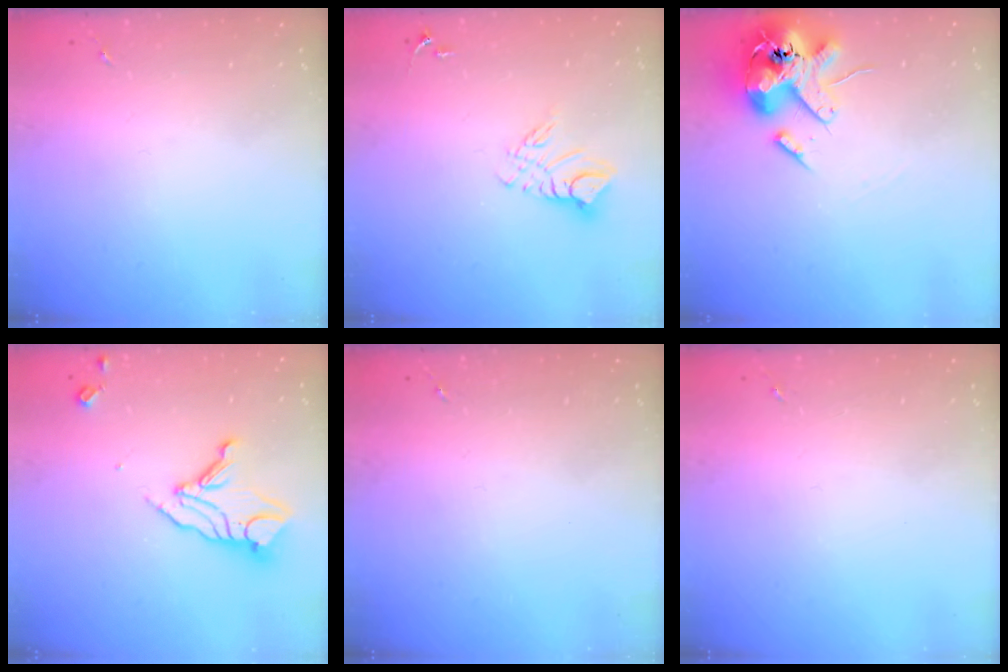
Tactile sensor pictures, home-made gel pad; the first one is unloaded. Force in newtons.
{"total": 9.3, "press": 9.3, "slide": 0.9}
{"total": 16.8, "press": 16.5, "slide": 2.9}
{"total": 12.2, "press": 12.1, "slide": 1.2}
{"total": 0.0}
{"total": 0.0}